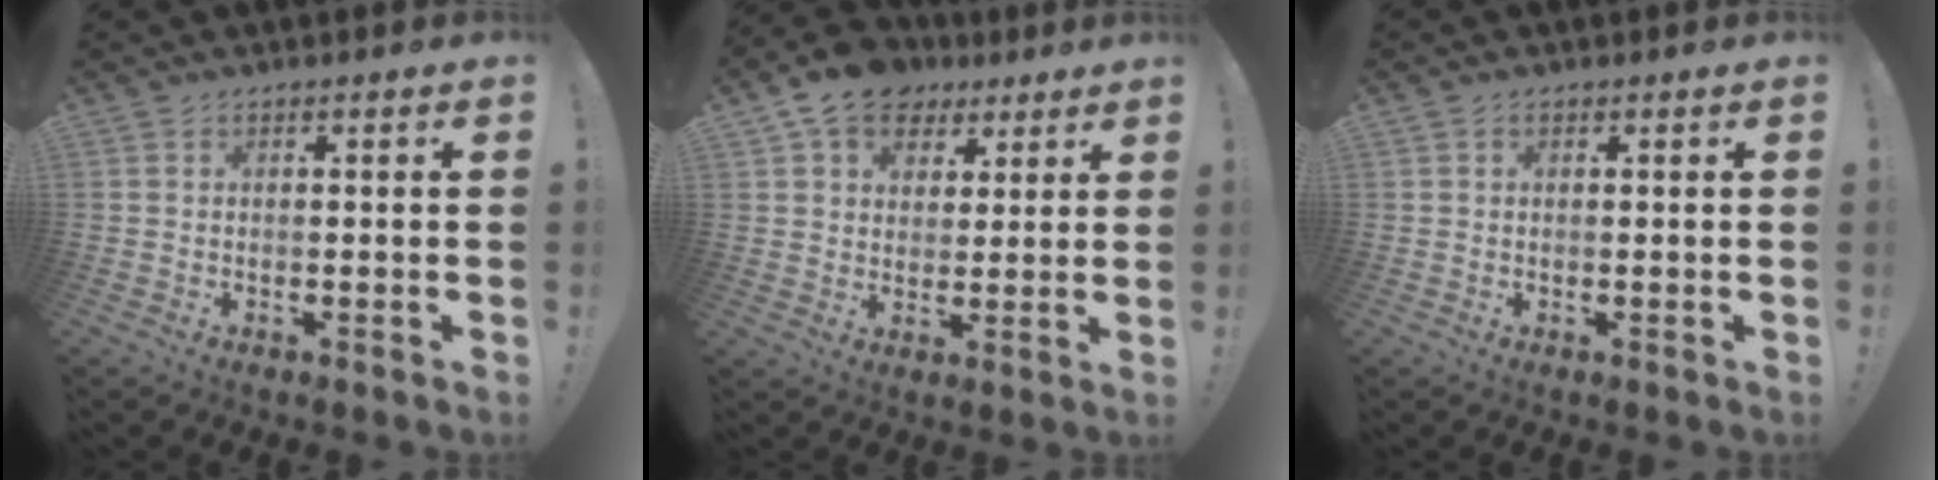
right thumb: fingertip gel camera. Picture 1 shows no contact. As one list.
[{"total": 13.0, "force": [7.6, 9.1, 5.4], "torque": [-0.085, -0.037, 0.145]}, {"total": 0.7, "force": [0.4, 0.6, 0.3], "torque": [0.002, 0.000, 0.005]}]